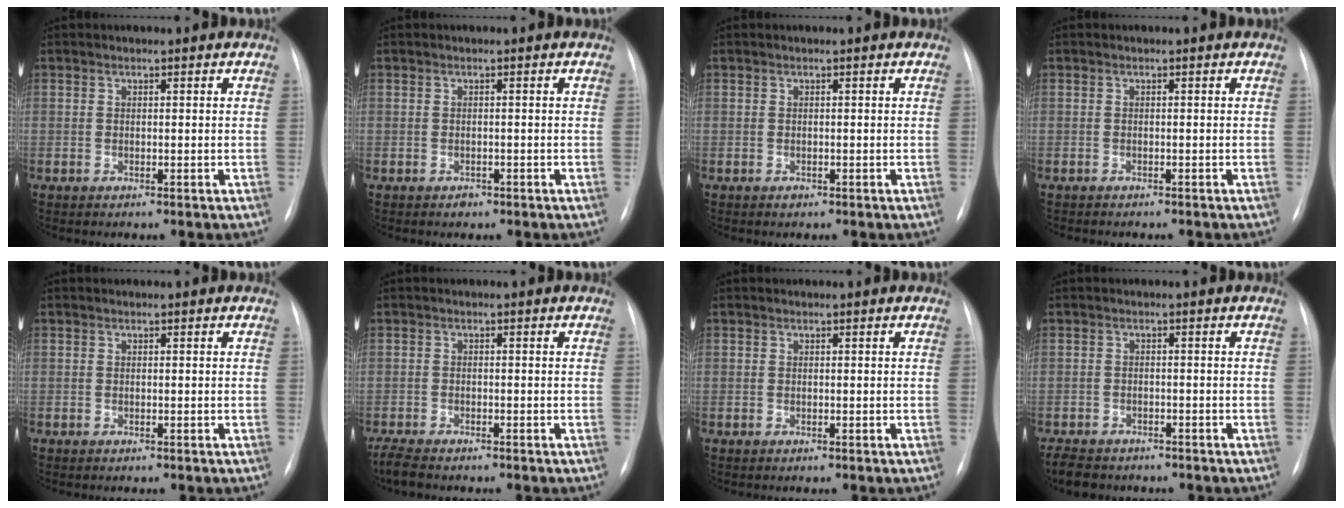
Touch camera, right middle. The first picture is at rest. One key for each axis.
{"total": 1.0, "fx": -0.7, "fy": 0.7, "fz": 0.2, "tx": -0.003, "ty": 0.001, "tz": -0.010}
{"total": 0.5, "fx": -0.4, "fy": 0.4, "fz": 0.2, "tx": -0.003, "ty": 0.000, "tz": -0.005}
{"total": 3.1, "fx": -2.6, "fy": 0.8, "fz": 1.3, "tx": -0.020, "ty": -0.005, "tz": -0.026}
{"total": 0.0}
{"total": 4.1, "fx": -3.5, "fy": 1.0, "fz": 1.9, "tx": -0.039, "ty": -0.012, "tz": -0.055}
{"total": 0.0}
{"total": 6.0, "fx": -5.0, "fy": 2.6, "fz": 1.9, "tx": -0.033, "ty": -0.008, "tz": -0.073}